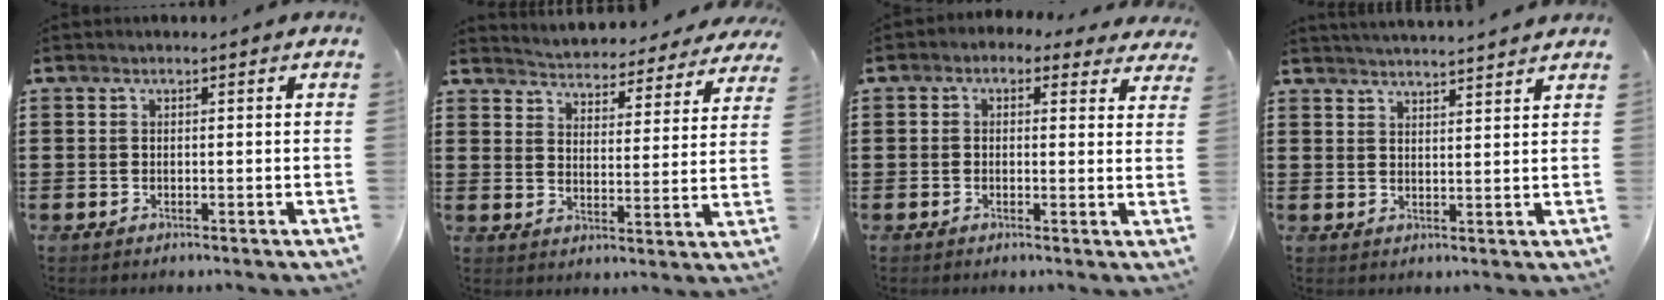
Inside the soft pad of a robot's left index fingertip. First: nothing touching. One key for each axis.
{"total": 4.1, "fx": 4.1, "fy": -0.3, "fz": -0.3, "tx": -0.020, "ty": -0.039, "tz": 0.065}
{"total": 1.6, "fx": 0.7, "fy": 1.2, "fz": 0.9, "tx": -0.024, "ty": 0.007, "tz": 0.010}
{"total": 3.1, "fx": 3.1, "fy": -0.7, "fz": 0.0, "tx": -0.009, "ty": -0.015, "tz": 0.056}